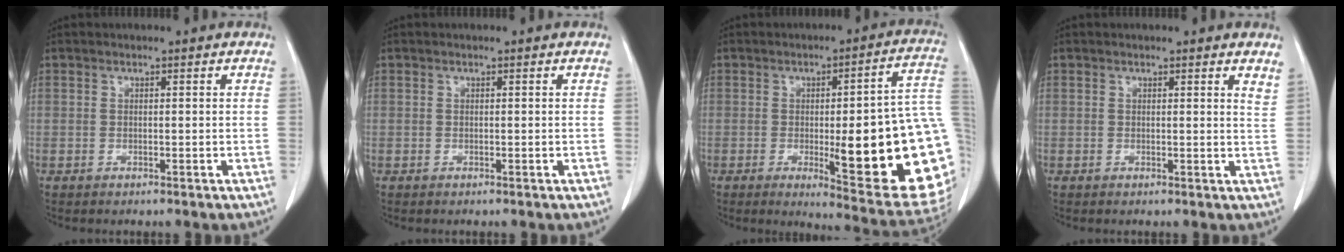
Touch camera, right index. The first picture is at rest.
{"total": 0.0}
{"total": 24.2, "force": [-3.0, 3.1, 23.8], "torque": [-0.215, -0.004, -0.034]}
{"total": 2.4, "force": [2.2, 0.2, 0.8], "torque": [-0.012, -0.012, 0.010]}